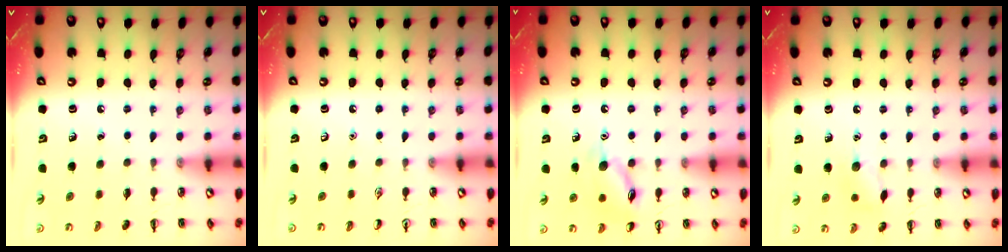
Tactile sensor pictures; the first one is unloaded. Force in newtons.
{"total": 0.0}
{"total": 10.7, "press": 10.6, "slide": 0.6}
{"total": 7.2, "press": 7.1, "slide": 1.4}